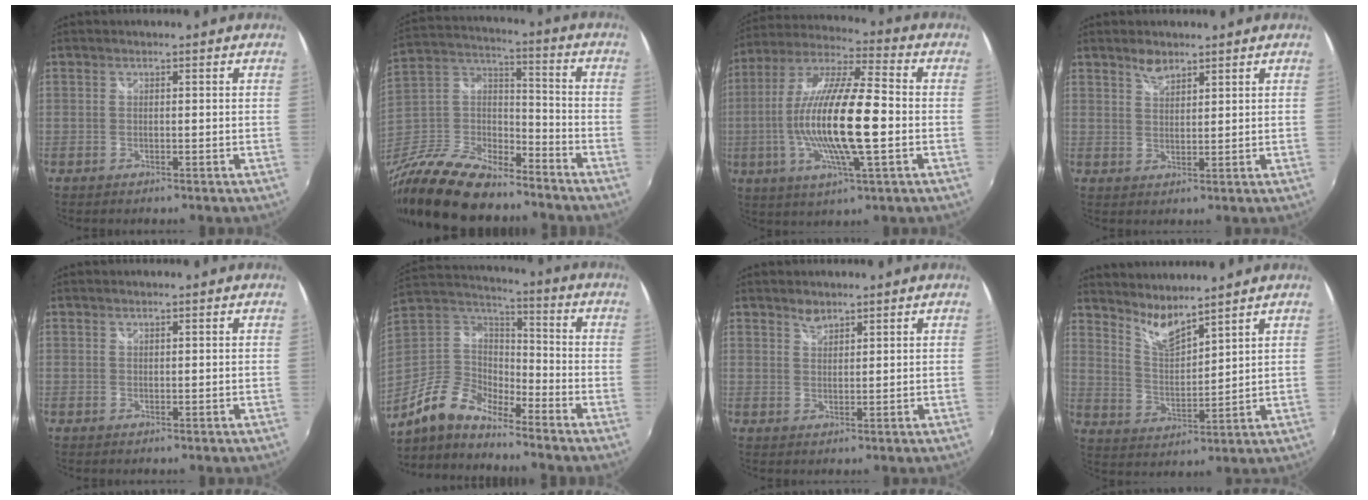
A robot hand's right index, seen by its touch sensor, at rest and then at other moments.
{"total": 23.2, "force": [-16.4, 10.6, 12.6], "torque": [-0.296, -0.007, -0.291]}
{"total": 19.0, "force": [-2.7, 3.2, 18.5], "torque": [-0.350, -0.009, -0.054]}
{"total": 3.0, "force": [2.5, 1.2, 1.3], "torque": [-0.018, 0.003, 0.044]}
{"total": 0.0}
{"total": 12.1, "force": [-9.5, 4.7, 5.8], "torque": [-0.124, 0.007, -0.195]}
{"total": 2.2, "force": [1.9, 0.8, 0.6], "torque": [-0.007, 0.001, 0.034]}
{"total": 7.0, "force": [6.2, 0.6, 3.1], "torque": [-0.057, -0.013, 0.122]}